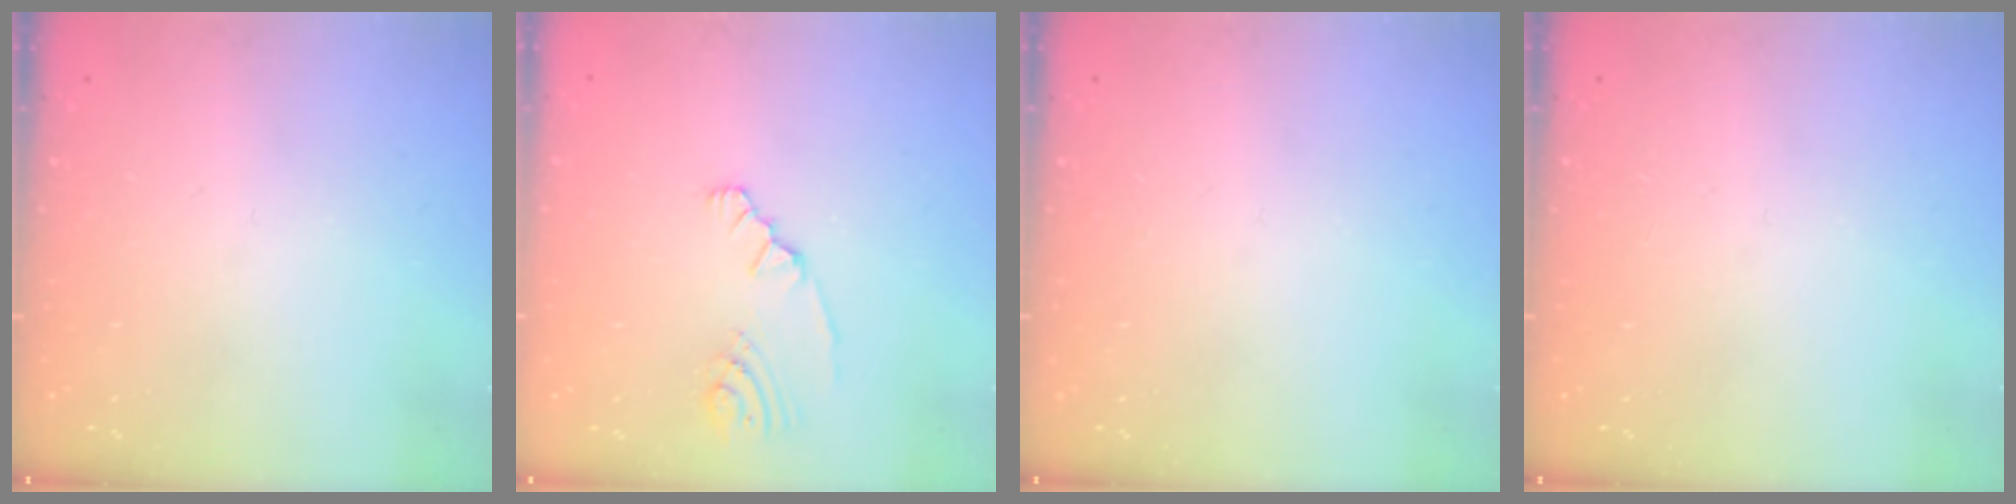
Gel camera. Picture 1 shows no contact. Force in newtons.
{"total": 2.7, "press": 2.5, "slide": 1.0}
{"total": 0.0}
{"total": 0.0}